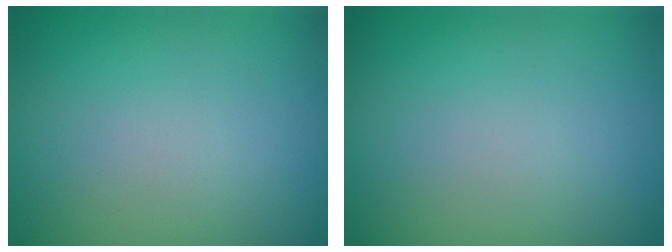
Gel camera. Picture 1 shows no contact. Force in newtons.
{"total": 0.0}